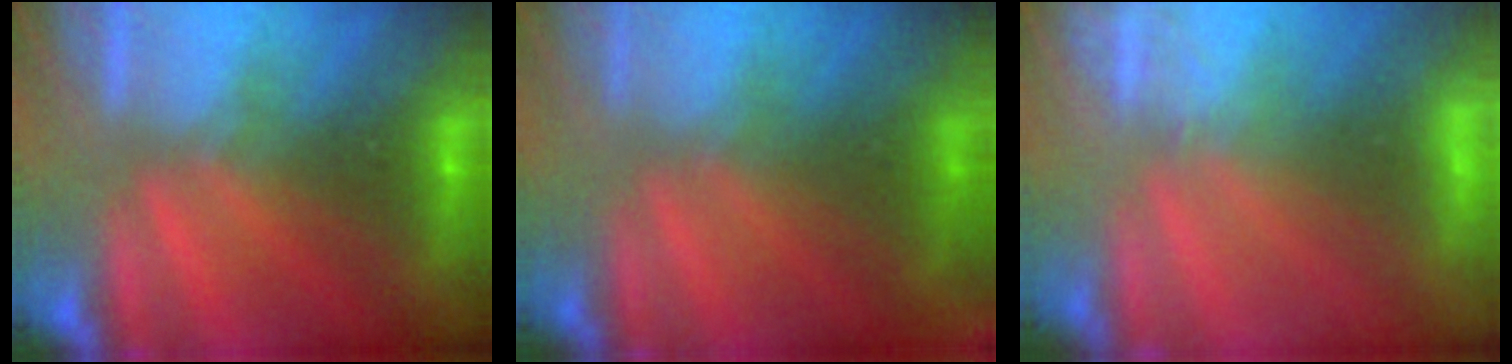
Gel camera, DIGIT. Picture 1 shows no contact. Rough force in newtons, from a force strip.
{"total": 10.1}
{"total": 2.4}